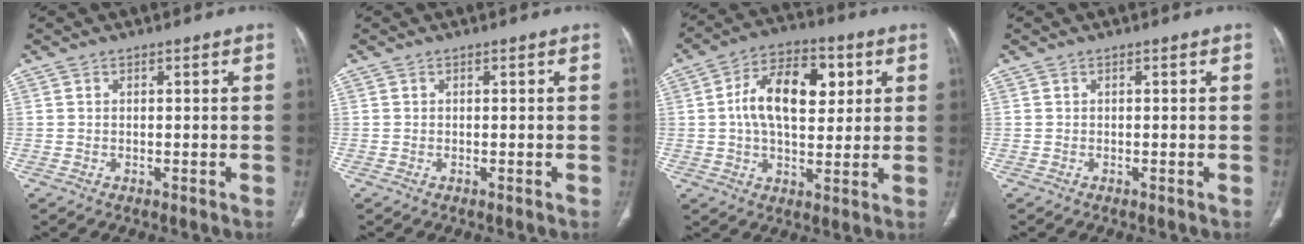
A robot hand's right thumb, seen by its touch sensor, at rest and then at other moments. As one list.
[{"total": 0.0}, {"total": 14.7, "force": [3.0, 8.5, 11.6], "torque": [-0.172, 0.008, 0.044]}, {"total": 0.0}]